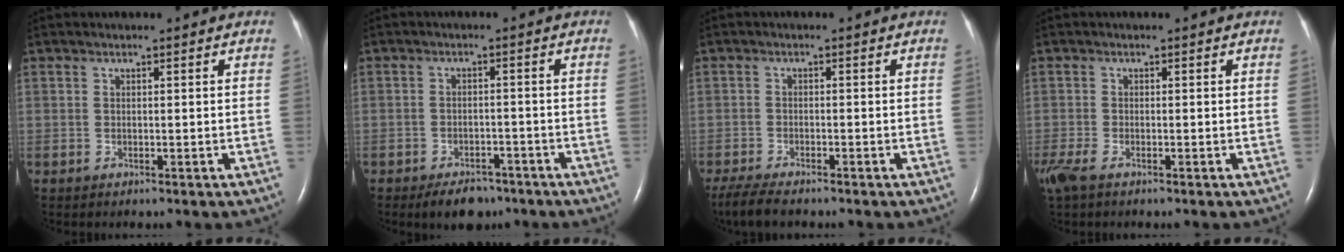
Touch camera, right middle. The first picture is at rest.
{"total": 5.2, "force": [-3.9, 2.6, 2.3], "torque": [-0.036, 0.000, -0.055]}
{"total": 5.6, "force": [-4.6, 1.1, 3.0], "torque": [-0.058, -0.016, -0.077]}
{"total": 4.2, "force": [-2.6, 1.6, 2.8], "torque": [-0.078, -0.013, -0.052]}